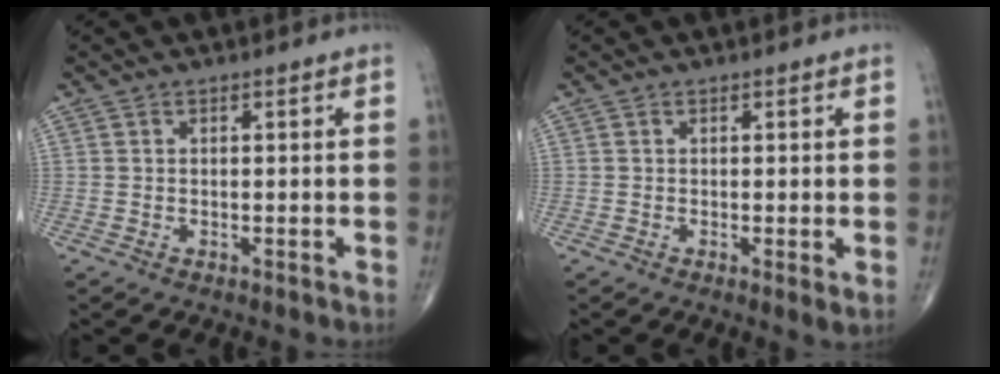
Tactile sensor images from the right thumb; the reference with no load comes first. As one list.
[{"total": 1.6, "force": [0.0, 0.2, 1.6], "torque": [-0.027, -0.008, -0.002]}]